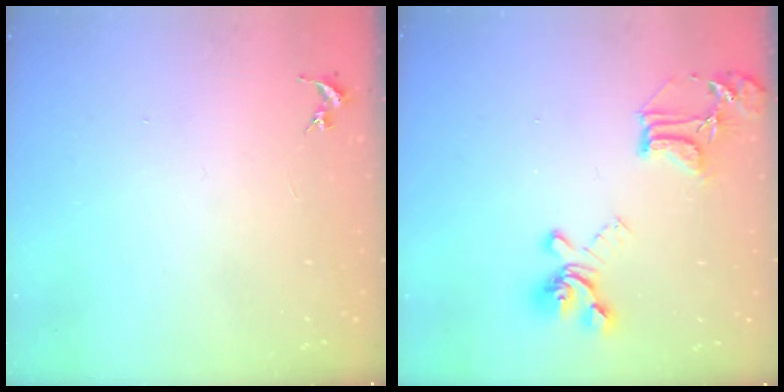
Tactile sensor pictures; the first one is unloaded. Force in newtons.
{"total": 17.0, "press": 17.0, "slide": 1.4}